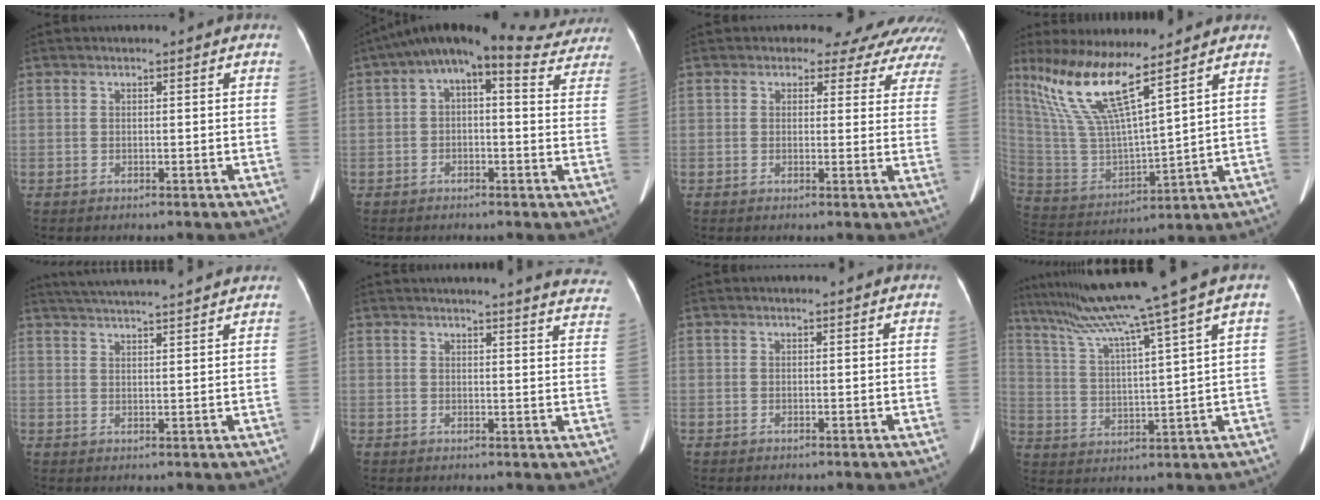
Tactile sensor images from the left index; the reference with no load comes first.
{"total": 16.1, "force": [12.9, 4.4, 8.5], "torque": [-0.119, 0.060, 0.152]}
{"total": 12.7, "force": [11.4, 5.2, 2.0], "torque": [0.011, -0.015, 0.092]}
{"total": 13.2, "force": [9.3, 0.6, 9.3], "torque": [-0.203, -0.008, 0.187]}
{"total": 13.8, "force": [12.8, -0.1, 5.2], "torque": [-0.097, 0.026, 0.180]}
{"total": 22.5, "force": [21.6, 1.6, 6.1], "torque": [-0.070, -0.076, 0.227]}
{"total": 2.4, "force": [2.3, 0.1, 0.6], "torque": [-0.009, 0.018, 0.027]}
{"total": 14.2, "force": [11.0, -3.8, 8.1], "torque": [-0.138, -0.015, 0.182]}